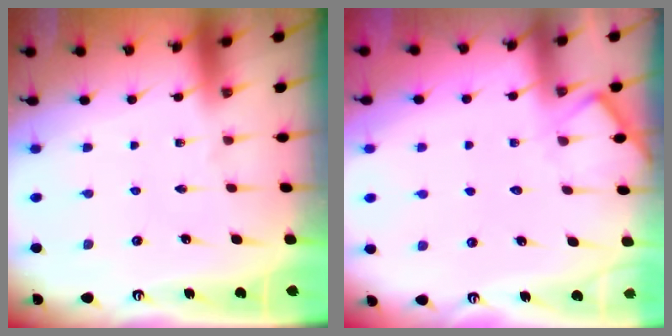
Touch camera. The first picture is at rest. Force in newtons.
{"total": 6.8, "press": 6.8, "slide": 0.5}